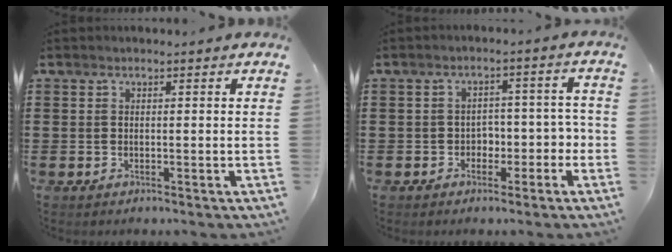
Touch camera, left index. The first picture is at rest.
{"total": 3.4, "force": [-1.7, 2.7, 1.2], "torque": [-0.036, 0.008, -0.040]}